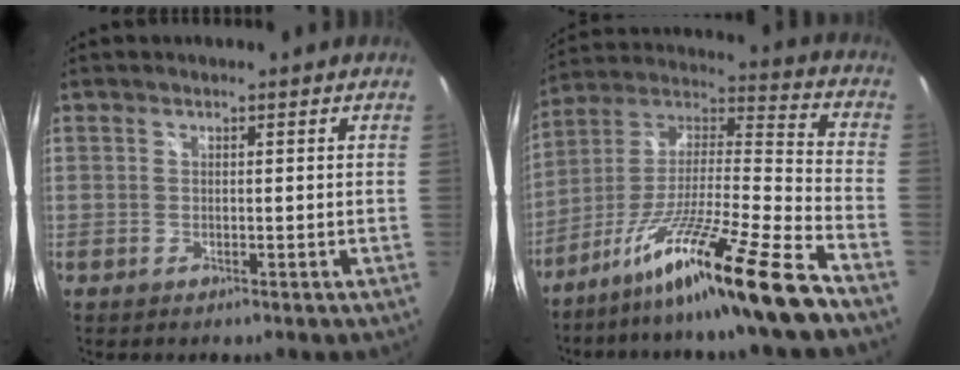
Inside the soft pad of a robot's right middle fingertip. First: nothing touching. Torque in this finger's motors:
{"motor_torque": [2.14, 0.00, 0.42, 0.21]}